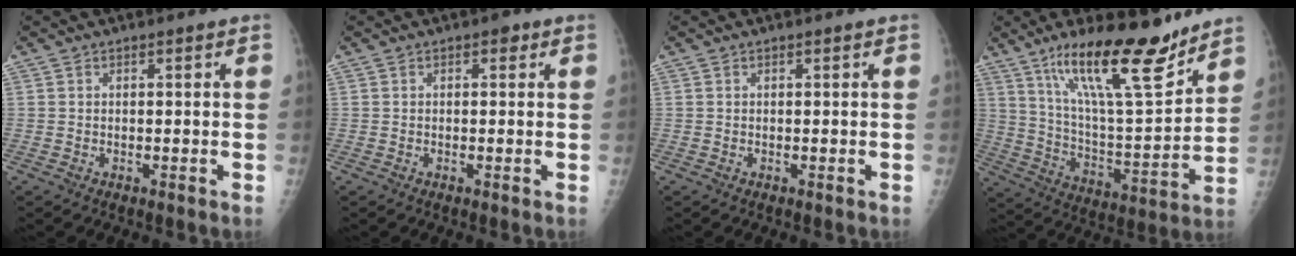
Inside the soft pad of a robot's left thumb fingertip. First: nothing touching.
{"total": 1.3, "force": [0.6, 0.8, 0.9], "torque": [-0.002, 0.002, 0.004]}
{"total": 0.0}
{"total": 21.0, "force": [14.4, 5.1, 14.4], "torque": [-0.213, -0.080, 0.248]}